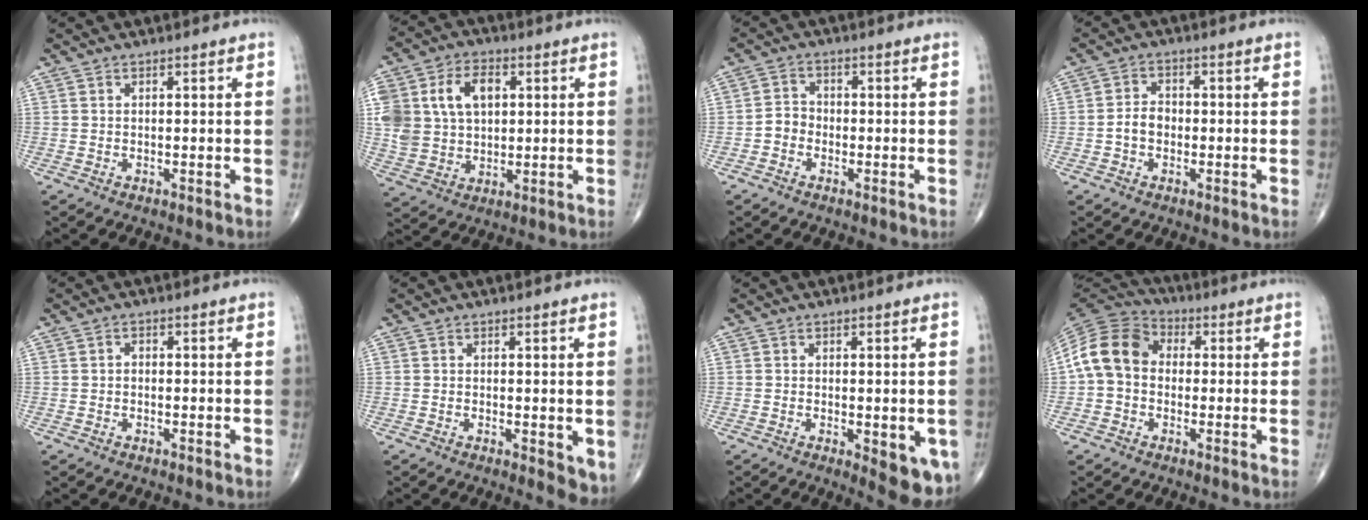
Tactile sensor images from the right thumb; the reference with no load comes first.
{"total": 15.4, "force": [3.5, 11.0, 10.1], "torque": [-0.197, 0.009, 0.069]}
{"total": 3.2, "force": [-1.4, 2.6, 1.2], "torque": [-0.011, 0.014, -0.034]}
{"total": 3.7, "force": [-0.9, 2.8, 2.3], "torque": [-0.034, 0.016, -0.023]}
{"total": 0.8, "force": [-0.3, 0.6, 0.5], "torque": [-0.001, 0.003, -0.009]}
{"total": 4.2, "force": [-0.4, 1.7, 3.8], "torque": [-0.044, -0.011, -0.005]}
{"total": 8.1, "force": [-2.4, 3.0, 7.1], "torque": [-0.079, -0.014, -0.027]}
{"total": 11.5, "force": [0.1, 9.2, 7.0], "torque": [-0.124, 0.035, -0.013]}